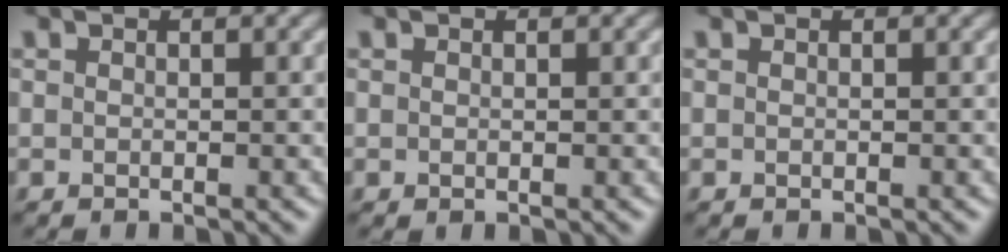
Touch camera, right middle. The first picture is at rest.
{"total": 0.0}
{"total": 0.0}